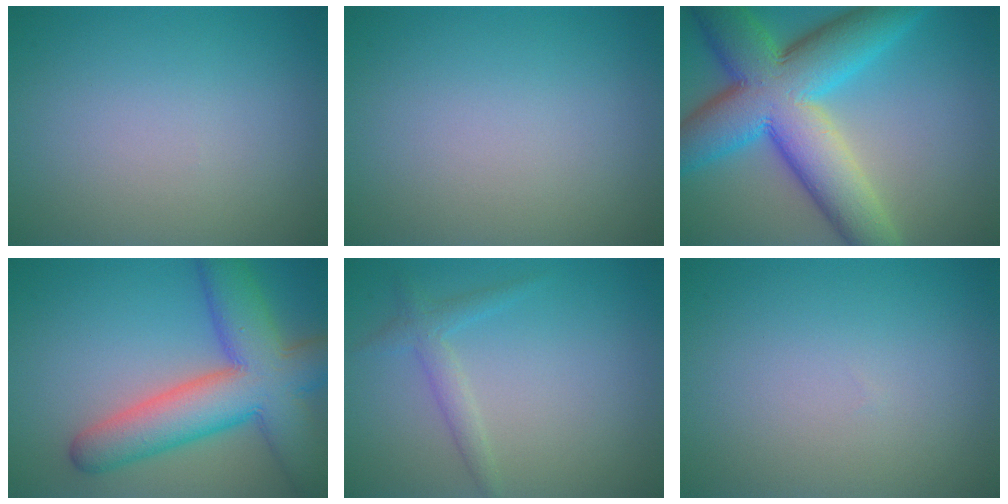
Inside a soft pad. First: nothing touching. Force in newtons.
{"total": 0.0}
{"total": 13.1, "press": 13.1, "slide": 0.4}
{"total": 10.3, "press": 10.3, "slide": 0.5}
{"total": 1.9, "press": 1.9, "slide": 0.2}
{"total": 0.0}